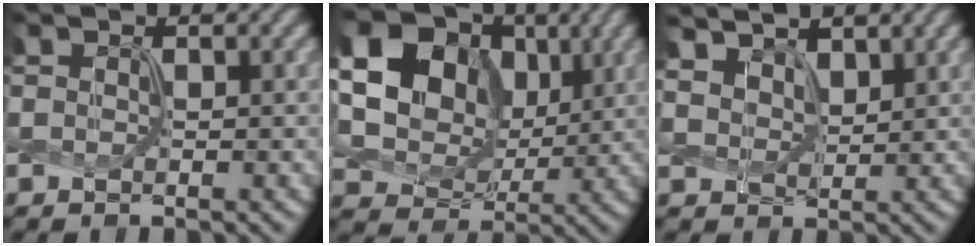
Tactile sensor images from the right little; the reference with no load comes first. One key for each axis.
{"total": 23.6, "fx": 8.0, "fy": 19.6, "fz": 10.5, "tx": -0.264, "ty": 0.028, "tz": 0.120}
{"total": 5.4, "fx": 4.1, "fy": 2.8, "fz": 2.2, "tx": -0.084, "ty": -0.002, "tz": 0.076}